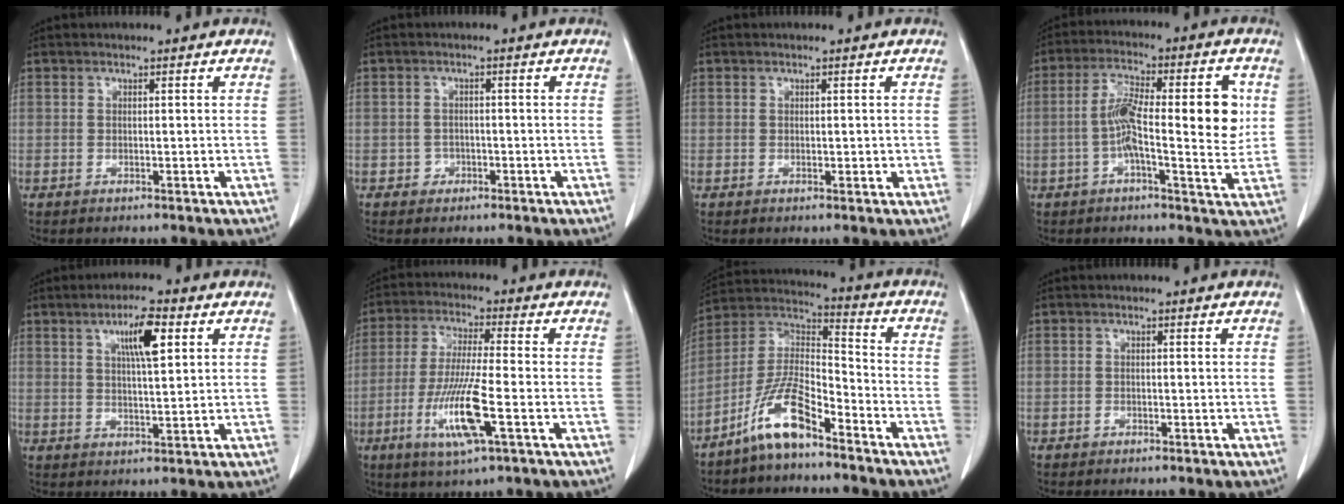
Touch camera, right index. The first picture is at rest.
{"total": 1.8, "force": [-0.9, 1.6, 0.1], "torque": [0.006, 0.009, -0.017]}
{"total": 1.1, "force": [0.1, 0.7, 0.9], "torque": [-0.009, 0.000, 0.003]}
{"total": 12.4, "force": [0.5, 2.7, 12.0], "torque": [-0.193, 0.020, 0.001]}
{"total": 6.5, "force": [2.7, 1.0, 5.9], "torque": [-0.102, 0.003, 0.045]}
{"total": 11.0, "force": [-3.7, 0.4, 10.3], "torque": [-0.207, -0.019, -0.074]}
{"total": 11.0, "force": [-7.5, 2.8, 7.5], "torque": [-0.163, 0.013, -0.145]}
{"total": 0.7, "force": [-0.5, 0.5, 0.1], "torque": [-0.003, 0.002, -0.010]}